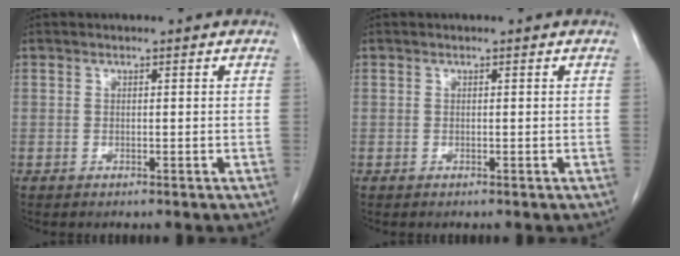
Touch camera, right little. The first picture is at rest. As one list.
[{"total": 0.0}]